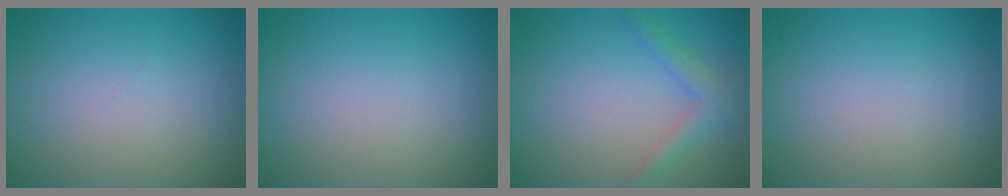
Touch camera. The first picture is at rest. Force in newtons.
{"total": 0.0}
{"total": 2.2, "press": 2.2, "slide": 0.1}
{"total": 0.0}